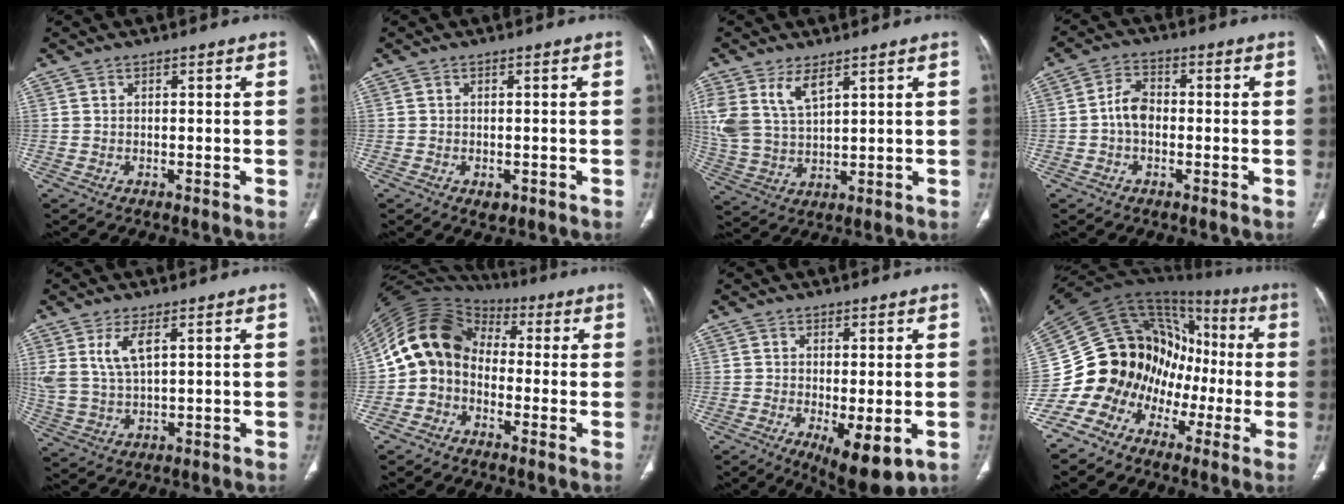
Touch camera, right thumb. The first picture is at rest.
{"total": 1.8, "force": [-0.8, 1.2, 1.1], "torque": [-0.007, 0.000, -0.004]}
{"total": 10.0, "force": [5.3, 5.0, 6.9], "torque": [-0.150, -0.015, 0.118]}
{"total": 5.0, "force": [-0.8, 3.4, 3.6], "torque": [-0.055, 0.017, -0.023]}
{"total": 7.0, "force": [2.8, 2.9, 5.7], "torque": [-0.128, -0.009, 0.068]}
{"total": 11.5, "force": [-1.1, 9.6, 6.3], "torque": [-0.103, 0.050, -0.037]}
{"total": 9.4, "force": [-2.9, 3.5, 8.2], "torque": [-0.123, -0.019, -0.037]}
{"total": 17.5, "force": [-7.3, 14.1, 7.4], "torque": [-0.095, 0.107, -0.131]}